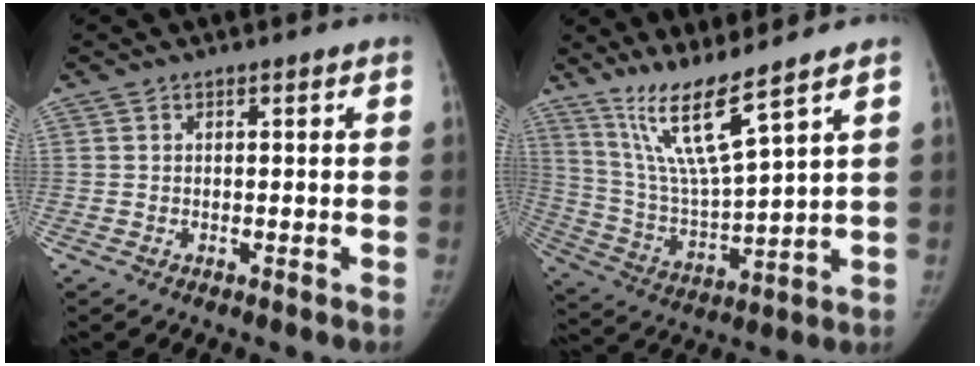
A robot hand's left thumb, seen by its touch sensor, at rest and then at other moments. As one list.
[{"total": 12.9, "force": [9.2, 0.3, 9.0], "torque": [-0.167, -0.064, 0.191]}]